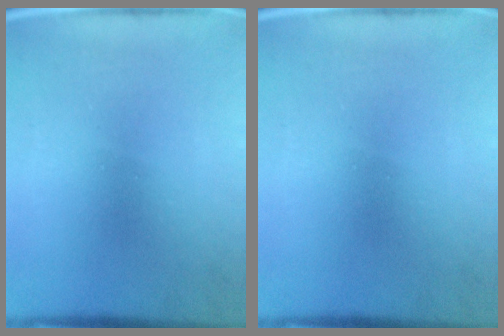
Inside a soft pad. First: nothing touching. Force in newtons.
{"total": 0.0}